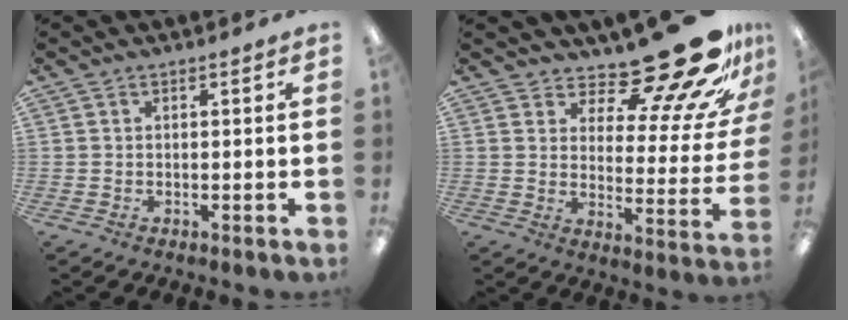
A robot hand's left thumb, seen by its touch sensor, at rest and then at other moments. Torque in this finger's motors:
{"motor_torque": [0.18, 0.81, 0.29, -0.44, 0.05]}